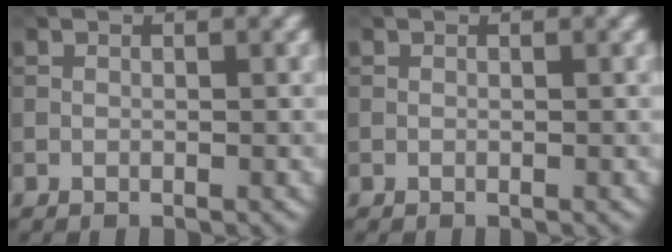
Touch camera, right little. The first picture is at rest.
{"total": 0.0}